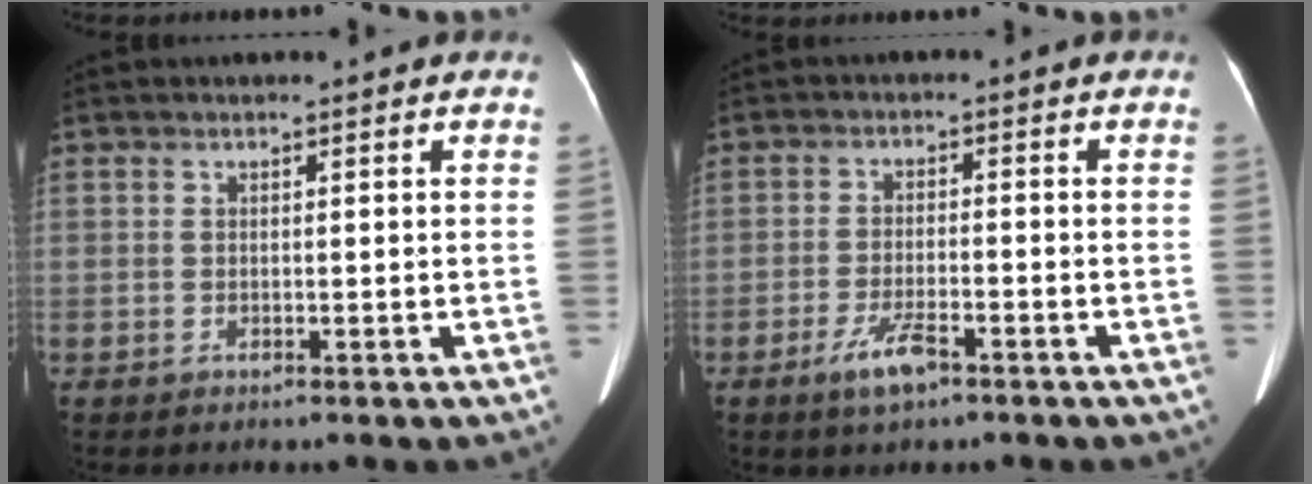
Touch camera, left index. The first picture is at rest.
{"total": 4.7, "force": [-3.0, 1.1, 3.4], "torque": [-0.075, -0.004, -0.052]}